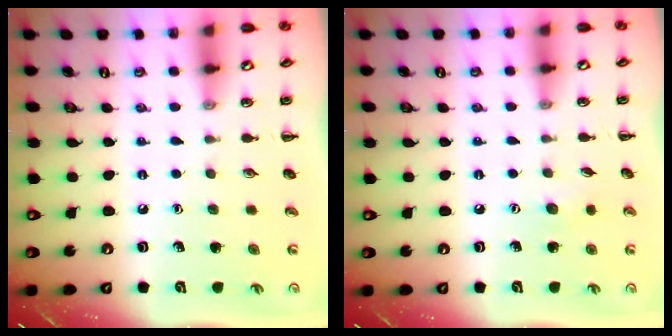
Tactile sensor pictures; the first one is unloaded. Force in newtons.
{"total": 4.8, "press": 4.6, "slide": 1.0}